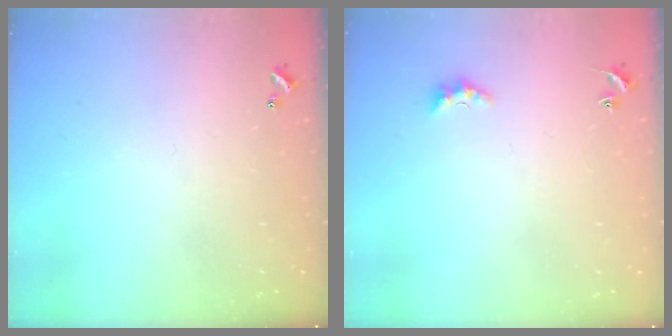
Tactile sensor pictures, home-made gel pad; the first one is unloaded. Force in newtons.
{"total": 2.6, "press": 2.5, "slide": 0.6}